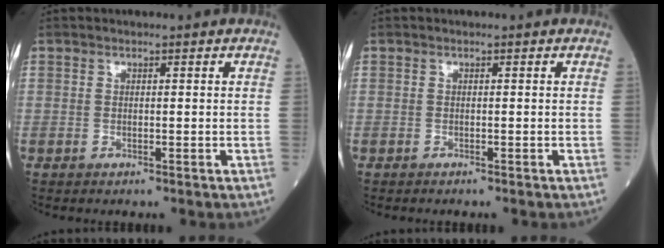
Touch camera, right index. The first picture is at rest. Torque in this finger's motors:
{"motor_torque": [0.17, -0.10, -0.20, -0.07]}